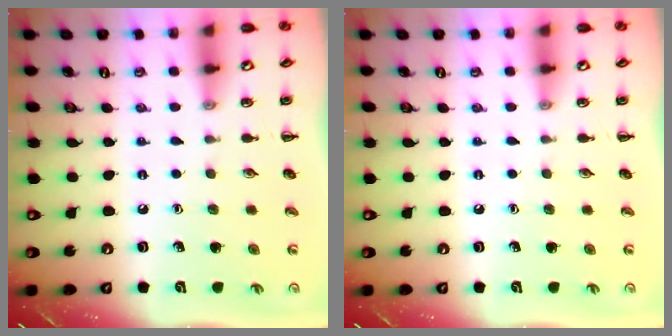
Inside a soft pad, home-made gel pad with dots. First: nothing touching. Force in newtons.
{"total": 0.0}